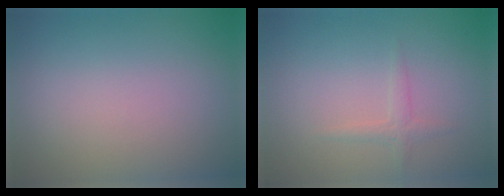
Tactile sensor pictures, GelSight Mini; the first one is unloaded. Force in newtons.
{"total": 1.1, "press": 1.1, "slide": 0.1}